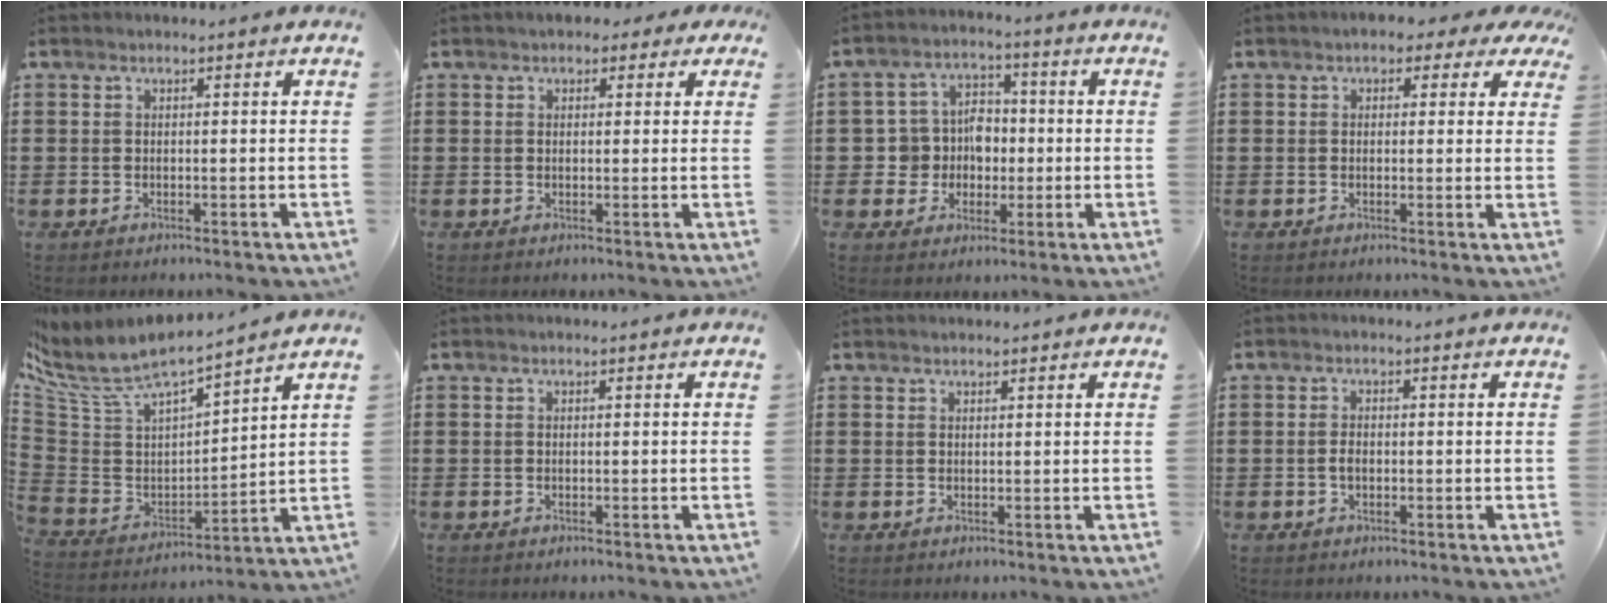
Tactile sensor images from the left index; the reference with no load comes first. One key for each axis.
{"total": 1.7, "fx": 0.7, "fy": 1.4, "fz": 0.6, "tx": -0.010, "ty": 0.007, "tz": 0.009}
{"total": 6.4, "fx": -0.1, "fy": 6.1, "fz": 2.0, "tx": -0.064, "ty": 0.018, "tz": -0.002}
{"total": 2.3, "fx": 1.1, "fy": 1.6, "fz": 1.2, "tx": -0.015, "ty": 0.003, "tz": 0.013}
{"total": 8.1, "fx": 7.0, "fy": 2.4, "fz": 3.4, "tx": -0.102, "ty": -0.051, "tz": 0.118}
{"total": 0.0}
{"total": 0.8, "fx": 0.8, "fy": 0.1, "fz": 0.1, "tx": -0.003, "ty": -0.001, "tz": 0.016}
{"total": 1.6, "fx": -0.4, "fy": 0.9, "fz": 1.2, "tx": -0.033, "ty": 0.000, "tz": -0.011}